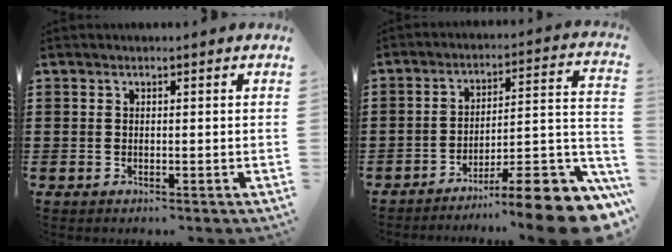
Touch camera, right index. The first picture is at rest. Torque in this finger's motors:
{"motor_torque": [0.74, -0.62, -0.05, -0.17]}